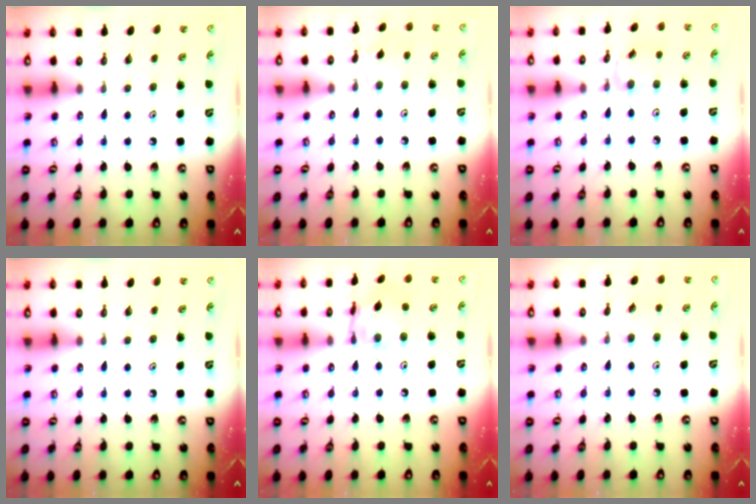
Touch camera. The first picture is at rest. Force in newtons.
{"total": 3.9, "press": 3.9, "slide": 0.6}
{"total": 2.9, "press": 2.9, "slide": 0.1}
{"total": 0.0}
{"total": 9.7, "press": 9.6, "slide": 0.7}
{"total": 4.7, "press": 4.7, "slide": 0.8}